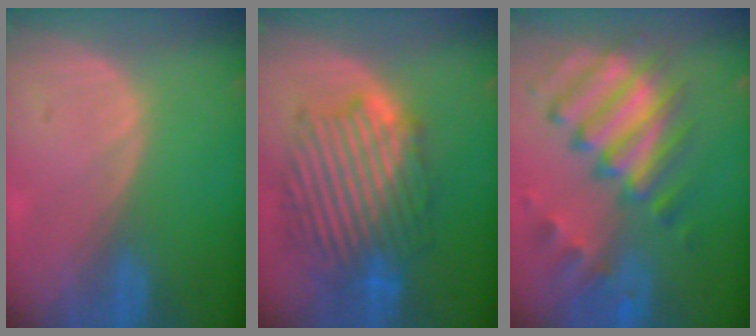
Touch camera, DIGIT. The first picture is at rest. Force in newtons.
{"total": 11.3, "press": 11.2, "slide": 0.6}
{"total": 11.8, "press": 10.2, "slide": 5.9}